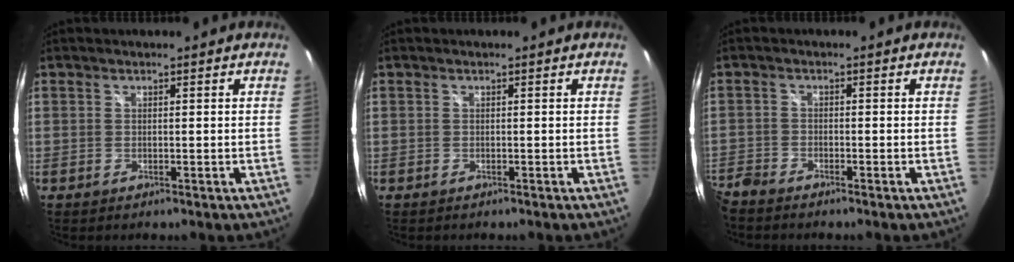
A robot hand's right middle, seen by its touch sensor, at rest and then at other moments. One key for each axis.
{"total": 0.0}
{"total": 5.1, "fx": -4.7, "fy": 1.3, "fz": 1.3, "tx": -0.051, "ty": -0.019, "tz": -0.099}